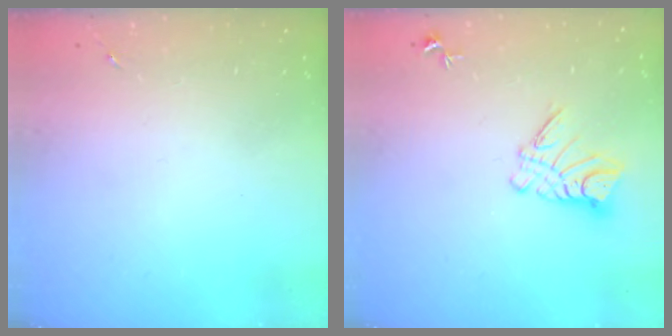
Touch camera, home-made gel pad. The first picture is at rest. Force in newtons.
{"total": 9.7, "press": 9.7, "slide": 0.9}